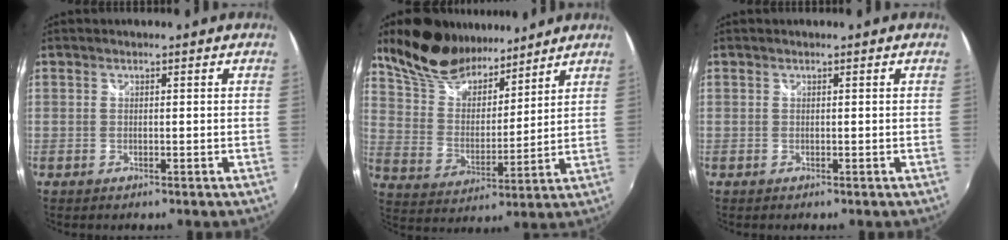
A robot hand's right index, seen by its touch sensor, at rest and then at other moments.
{"total": 16.9, "force": [13.4, 7.1, 7.6], "torque": [-0.162, 0.032, 0.255]}
{"total": 0.0}